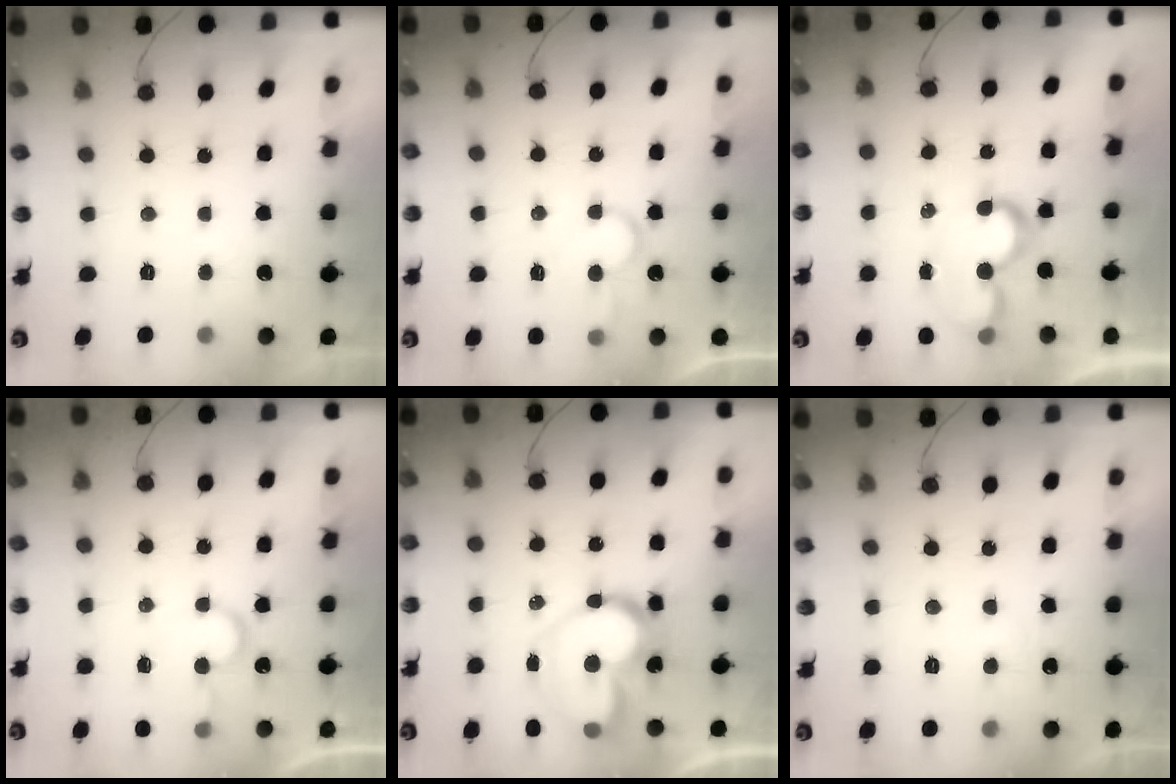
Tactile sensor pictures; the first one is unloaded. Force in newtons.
{"total": 6.8, "press": 6.8, "slide": 0.6}
{"total": 8.2, "press": 8.2, "slide": 0.1}
{"total": 6.2, "press": 6.2, "slide": 0.4}
{"total": 17.1, "press": 17.0, "slide": 1.4}
{"total": 4.8, "press": 4.8, "slide": 0.2}